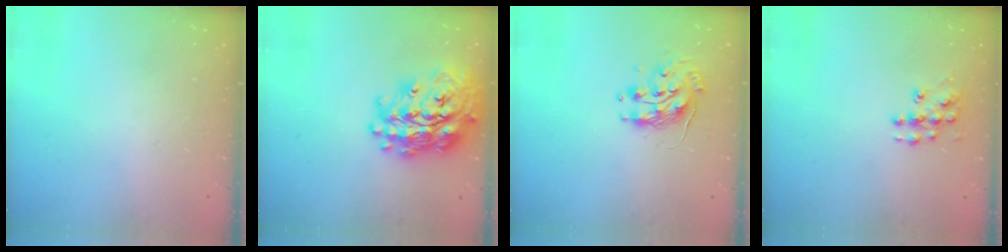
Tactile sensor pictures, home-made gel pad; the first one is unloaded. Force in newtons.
{"total": 25.9, "press": 25.8, "slide": 2.3}
{"total": 9.7, "press": 9.7, "slide": 0.8}
{"total": 7.8, "press": 7.8, "slide": 0.4}